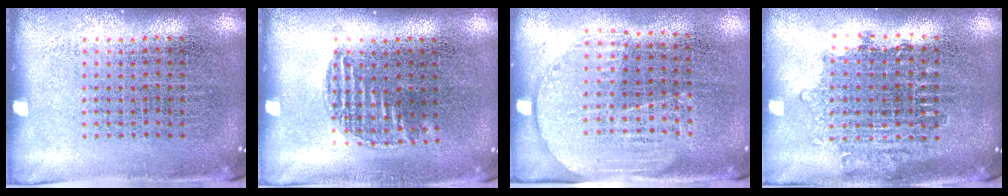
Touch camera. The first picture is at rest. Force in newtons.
{"total": 0.9, "press": 0.7, "slide": 0.5}
{"total": 1.4, "press": 1.2, "slide": 0.7}
{"total": 1.6, "press": 1.3, "slide": 0.8}